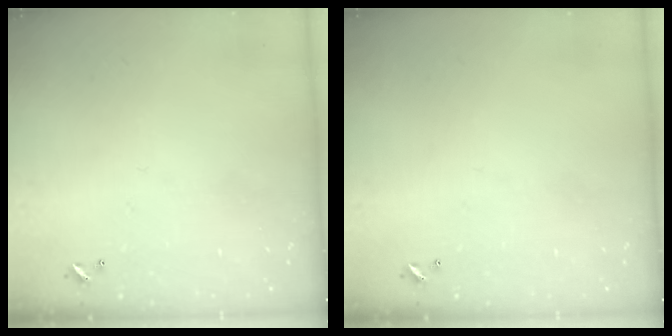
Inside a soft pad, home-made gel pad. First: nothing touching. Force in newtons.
{"total": 0.0}